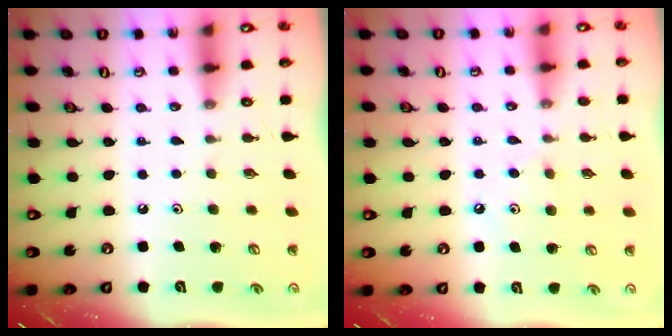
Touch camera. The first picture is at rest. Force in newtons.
{"total": 6.7, "press": 6.7, "slide": 1.0}